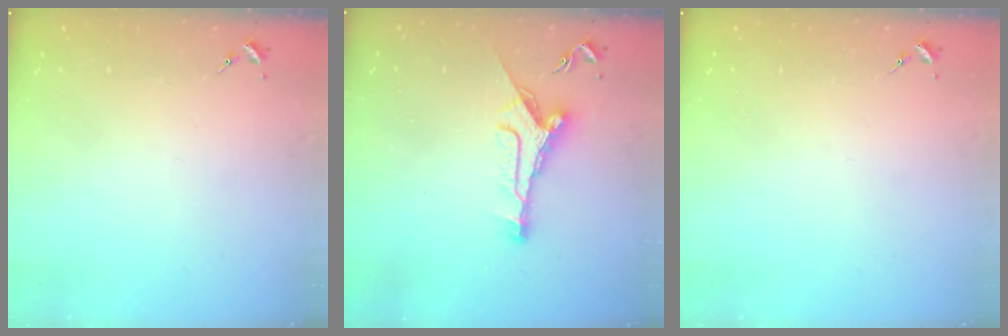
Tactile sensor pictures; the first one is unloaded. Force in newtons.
{"total": 10.0, "press": 10.0, "slide": 0.1}
{"total": 0.0}